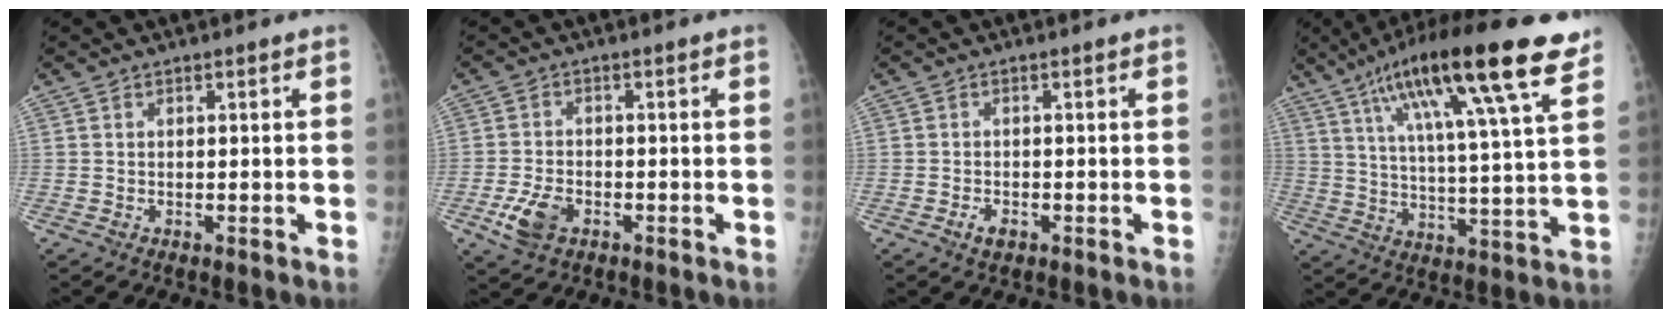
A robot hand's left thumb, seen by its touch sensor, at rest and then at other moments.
{"total": 5.6, "force": [-2.4, 3.6, 3.6], "torque": [-0.074, 0.006, -0.043]}
{"total": 1.9, "force": [-1.0, 1.2, 1.2], "torque": [-0.021, 0.001, -0.015]}
{"total": 22.5, "force": [13.1, 3.2, 18.1], "torque": [-0.288, -0.022, 0.207]}